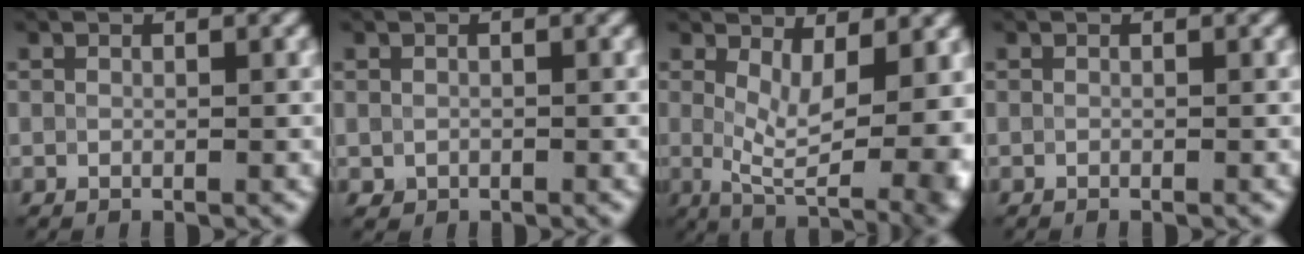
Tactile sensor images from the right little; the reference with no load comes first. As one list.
[{"total": 0.6, "force": [0.1, 0.5, 0.1], "torque": [0.002, -0.003, 0.002]}, {"total": 8.1, "force": [0.6, 3.3, 7.4], "torque": [-0.116, -0.013, 0.010]}, {"total": 0.0}]